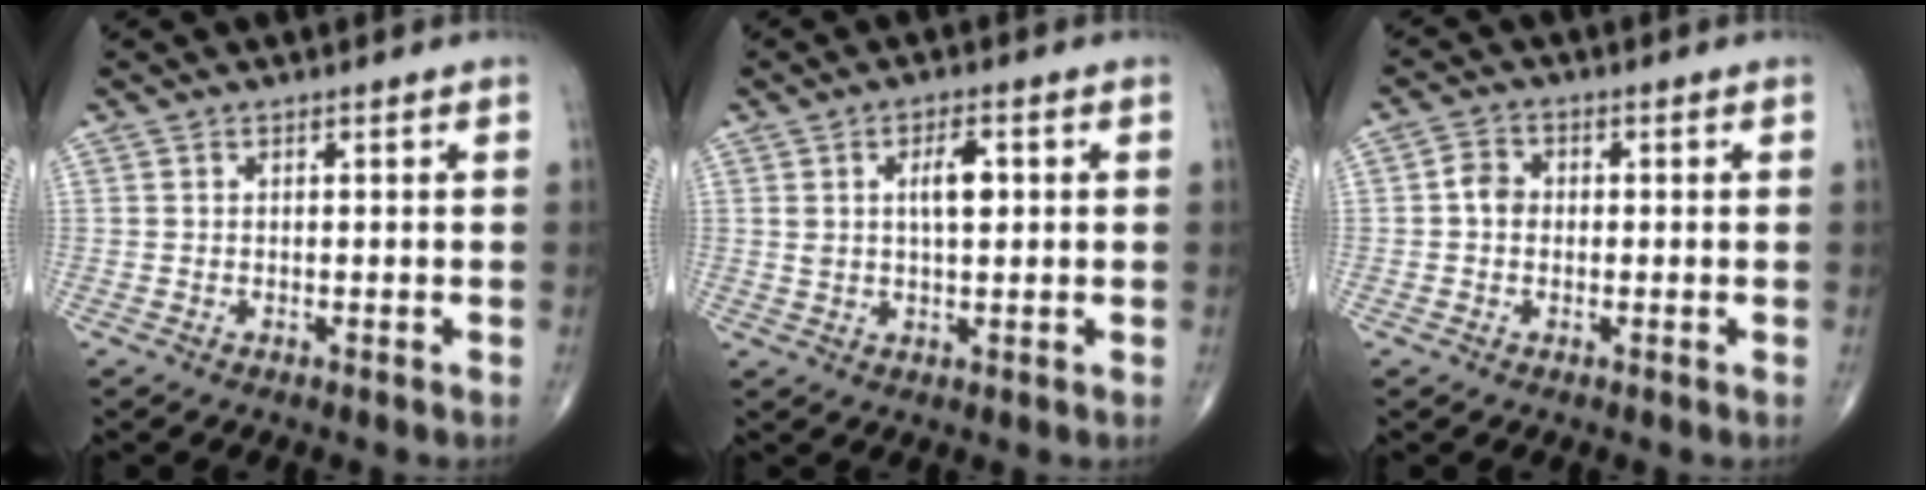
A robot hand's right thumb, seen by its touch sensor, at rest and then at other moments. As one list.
[{"total": 5.3, "force": [1.3, 2.2, 4.6], "torque": [-0.071, -0.003, 0.021]}, {"total": 3.4, "force": [-0.2, 2.8, 1.9], "torque": [-0.025, 0.012, -0.011]}]